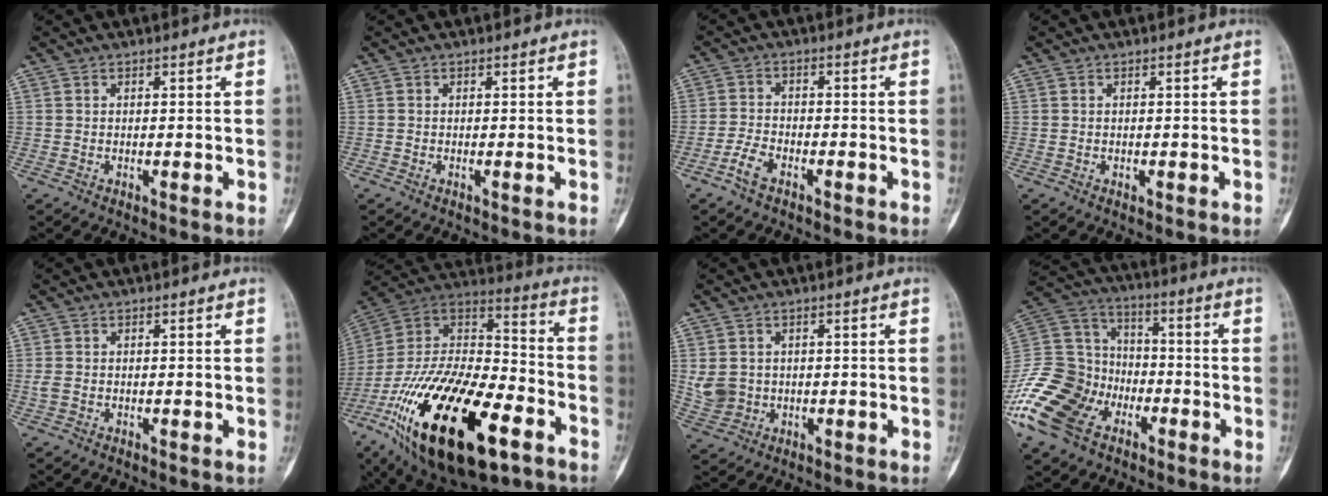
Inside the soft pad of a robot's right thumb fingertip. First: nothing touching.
{"total": 0.0}
{"total": 4.0, "force": [-2.6, 1.9, 2.3], "torque": [-0.049, 0.014, -0.053]}
{"total": 0.0}
{"total": 1.4, "force": [-0.2, 1.0, 0.9], "torque": [-0.025, -0.002, -0.006]}
{"total": 36.8, "force": [-16.7, 16.8, 28.2], "torque": [-0.551, 0.039, -0.275]}
{"total": 4.8, "force": [0.4, 4.2, 2.3], "torque": [-0.033, 0.001, 0.017]}
{"total": 21.6, "force": [-10.4, 15.2, 11.4], "torque": [-0.242, 0.058, -0.196]}